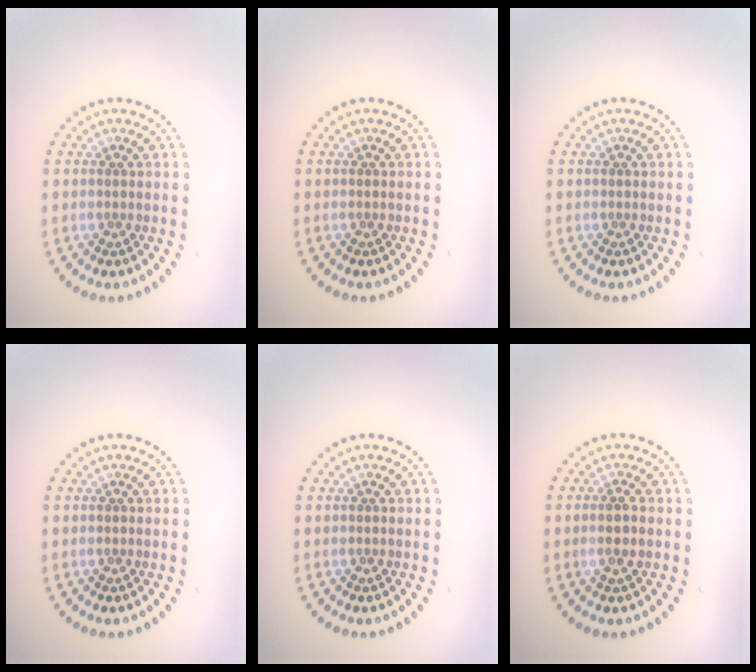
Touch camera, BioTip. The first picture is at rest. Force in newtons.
{"total": 0.0}
{"total": 0.0}
{"total": 0.0}
{"total": 0.0}
{"total": 1.3, "press": 1.2, "slide": 0.6}